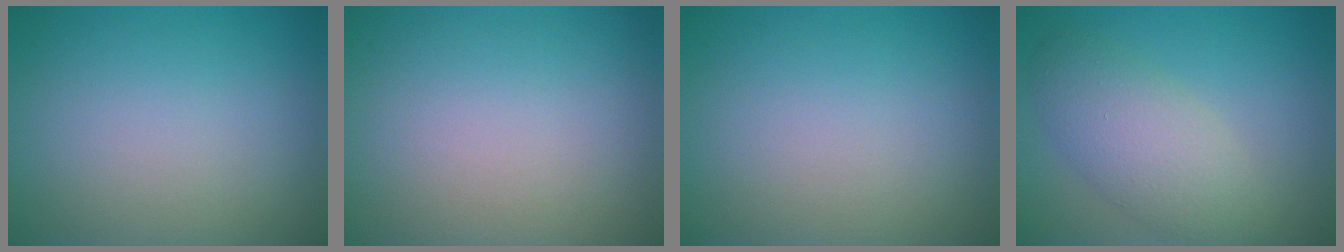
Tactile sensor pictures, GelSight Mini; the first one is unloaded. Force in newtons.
{"total": 0.0}
{"total": 0.0}
{"total": 5.0, "press": 5.0, "slide": 0.4}